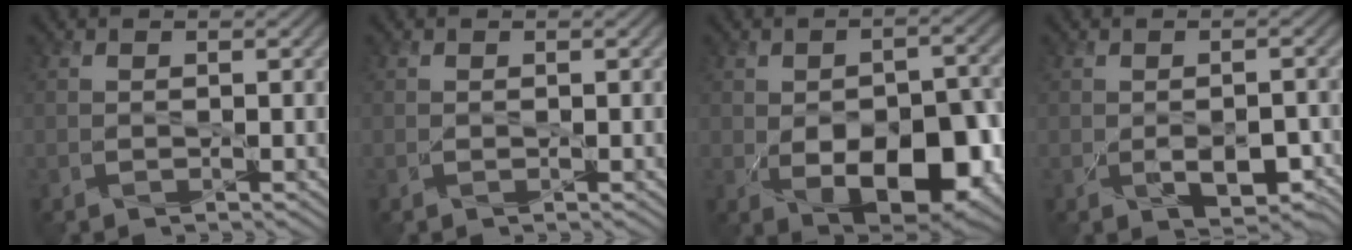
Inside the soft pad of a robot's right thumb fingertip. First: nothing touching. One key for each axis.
{"total": 0.0}
{"total": 12.7, "fx": -3.7, "fy": 7.1, "fz": 9.9, "tx": -0.139, "ty": -0.018, "tz": -0.049}
{"total": 5.0, "fx": -1.6, "fy": 2.9, "fz": 3.7, "tx": -0.059, "ty": -0.021, "tz": -0.012}